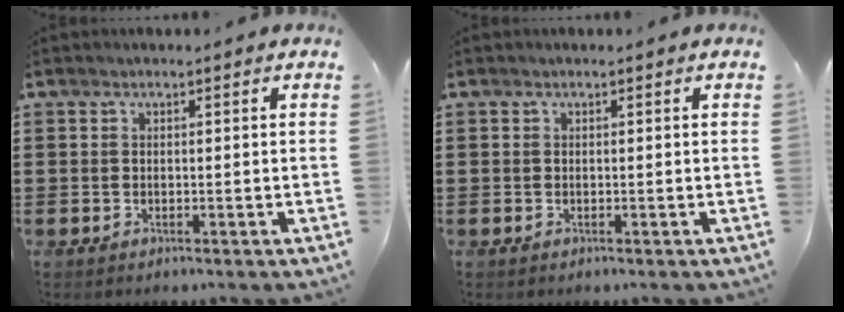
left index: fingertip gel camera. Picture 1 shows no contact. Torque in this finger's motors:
{"motor_torque": [0.00, 0.00, 0.00, 0.00]}